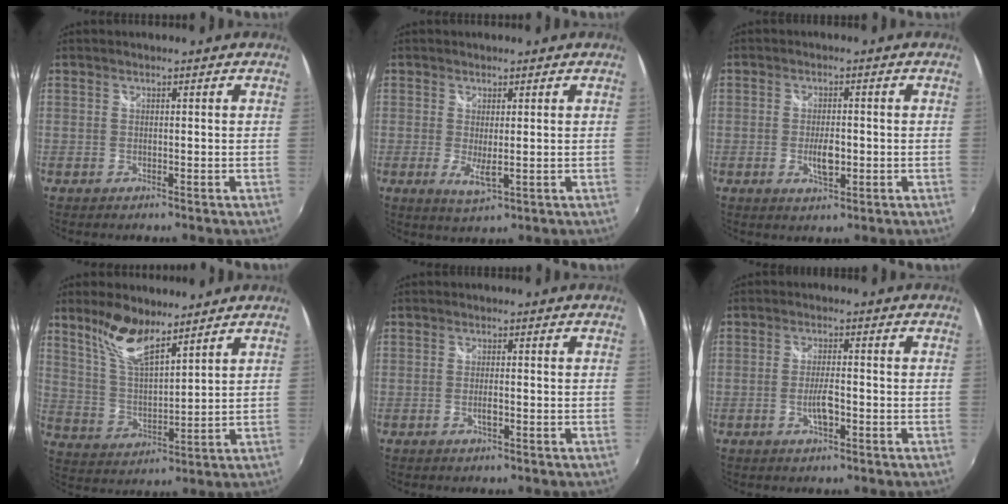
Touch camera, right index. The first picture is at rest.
{"total": 3.9, "force": [-0.4, 1.0, 3.8], "torque": [-0.069, -0.013, -0.004]}
{"total": 4.6, "force": [-1.0, 2.0, 4.0], "torque": [-0.075, -0.006, -0.018]}
{"total": 10.5, "force": [7.7, 3.1, 6.4], "torque": [-0.124, 0.007, 0.156]}
{"total": 2.0, "force": [-0.7, 0.5, 1.8], "torque": [-0.034, -0.003, -0.012]}
{"total": 4.3, "force": [-1.5, 1.3, 3.8], "torque": [-0.074, -0.003, -0.028]}